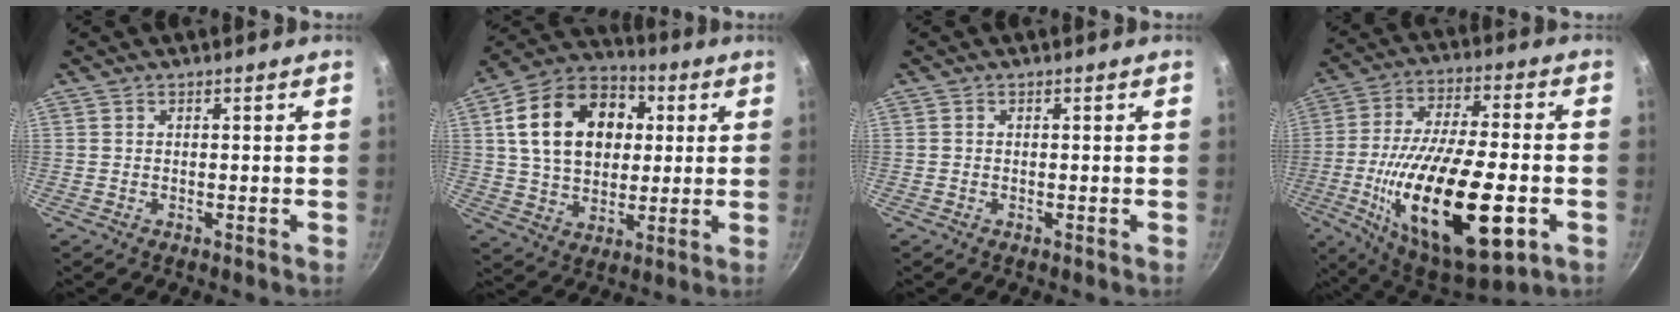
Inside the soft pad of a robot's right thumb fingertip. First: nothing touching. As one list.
[{"total": 20.1, "force": [4.2, 14.5, 13.2], "torque": [-0.197, 0.018, 0.064]}, {"total": 0.0}, {"total": 27.9, "force": [-7.7, 10.5, 24.7], "torque": [-0.422, 0.011, -0.118]}]